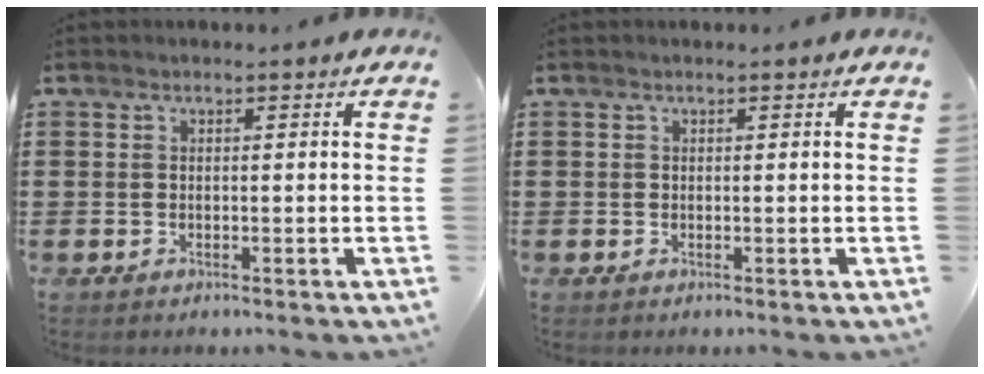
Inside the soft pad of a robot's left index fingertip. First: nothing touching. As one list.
[{"total": 0.0}]